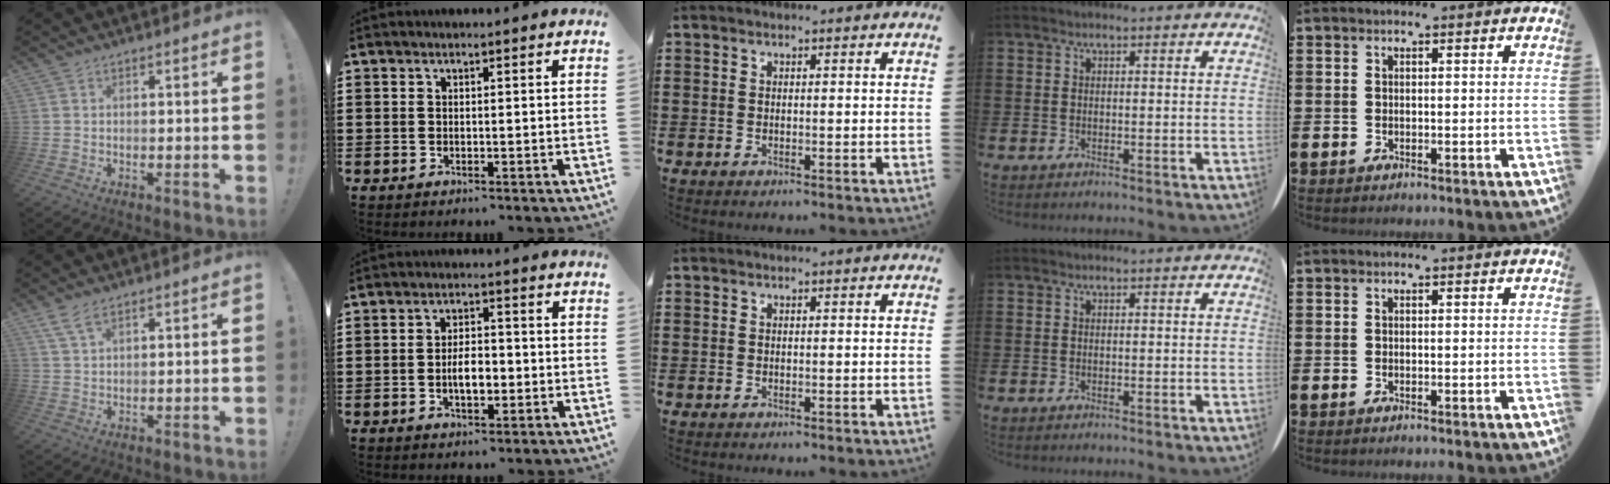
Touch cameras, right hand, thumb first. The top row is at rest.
{"thumb": {"total": 4.7, "force": [3.2, 1.4, 3.1], "torque": [-0.062, -0.008, 0.060]}, "index": {"total": 4.0, "force": [-0.9, 1.8, 3.5], "torque": [-0.063, 0.001, -0.020]}}